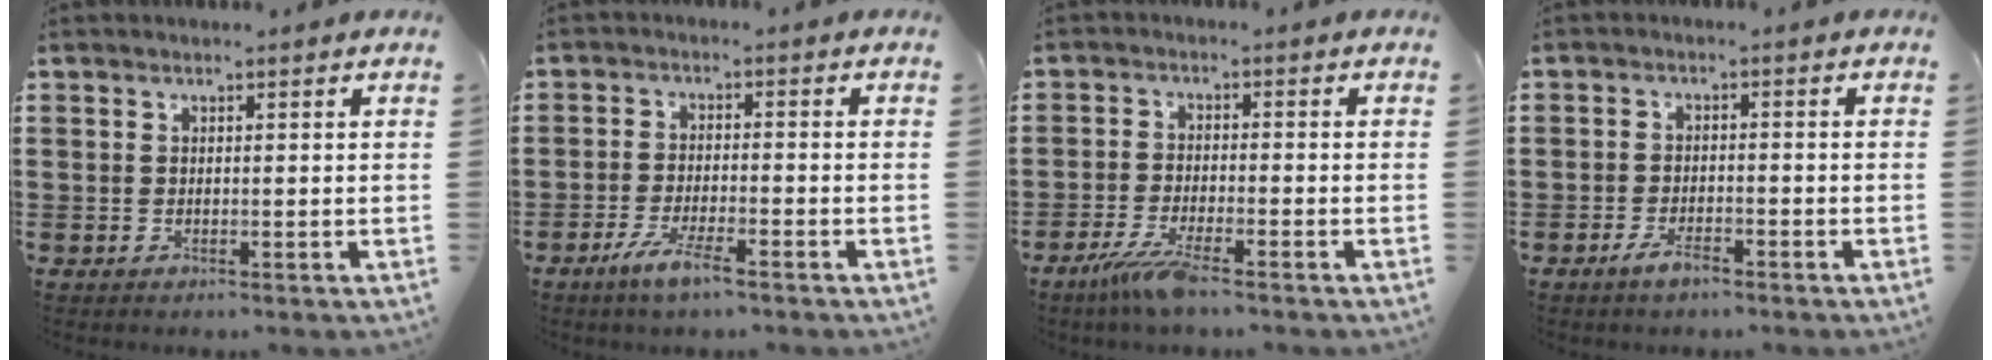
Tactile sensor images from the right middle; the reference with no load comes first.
{"total": 4.6, "force": [-3.2, 0.7, 3.3], "torque": [-0.073, -0.004, -0.061]}
{"total": 5.0, "force": [-3.7, 0.3, 3.3], "torque": [-0.079, -0.016, -0.071]}
{"total": 2.9, "force": [-2.2, 1.0, 1.7], "torque": [-0.035, 0.003, -0.044]}